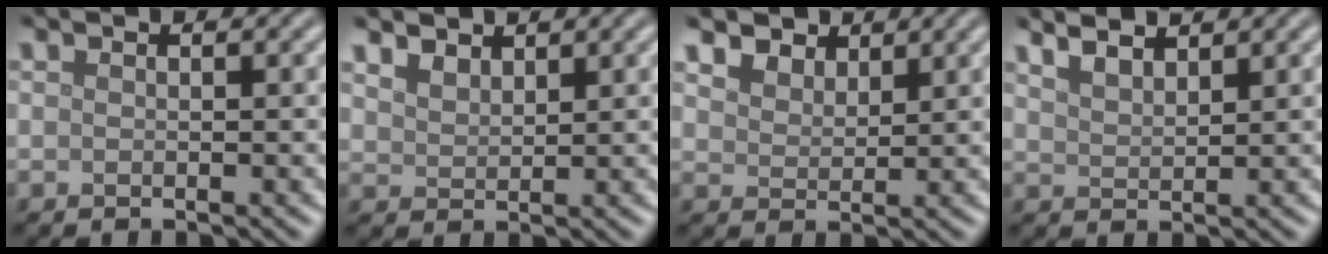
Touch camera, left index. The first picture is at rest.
{"total": 2.5, "force": [2.1, 1.1, 0.7], "torque": [-0.023, -0.001, 0.046]}
{"total": 4.1, "force": [3.3, 2.0, 1.1], "torque": [-0.044, 0.000, 0.059]}
{"total": 3.9, "force": [3.3, 1.2, 1.6], "torque": [-0.023, 0.022, 0.035]}